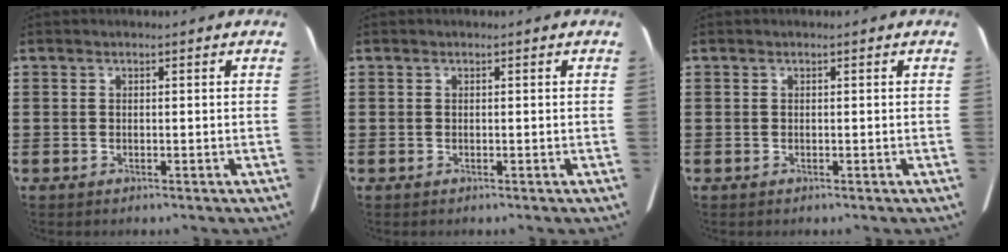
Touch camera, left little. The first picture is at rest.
{"total": 0.0}
{"total": 0.0}